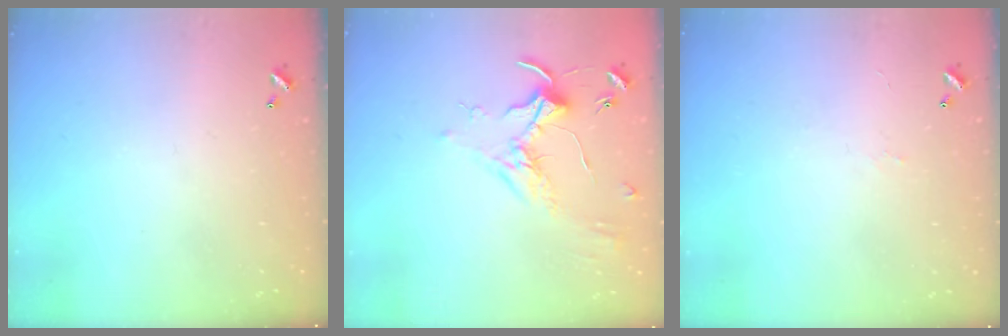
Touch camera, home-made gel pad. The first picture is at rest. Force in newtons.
{"total": 1.8, "press": 1.8, "slide": 0.4}
{"total": 3.2, "press": 3.2, "slide": 0.5}